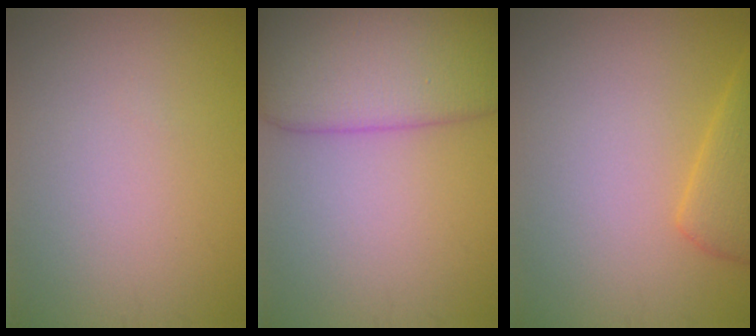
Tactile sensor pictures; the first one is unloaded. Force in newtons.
{"total": 8.7, "press": 8.6, "slide": 0.6}
{"total": 3.0, "press": 3.0, "slide": 0.3}